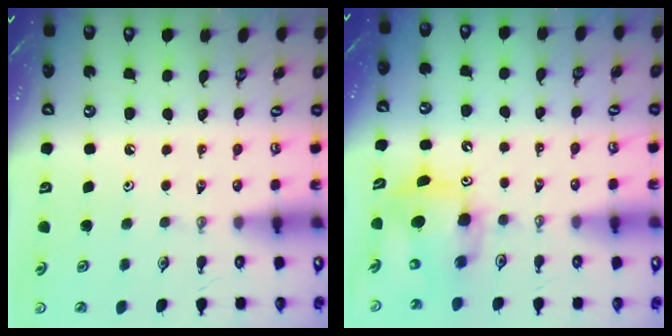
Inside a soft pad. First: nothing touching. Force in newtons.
{"total": 8.2, "press": 8.0, "slide": 1.8}